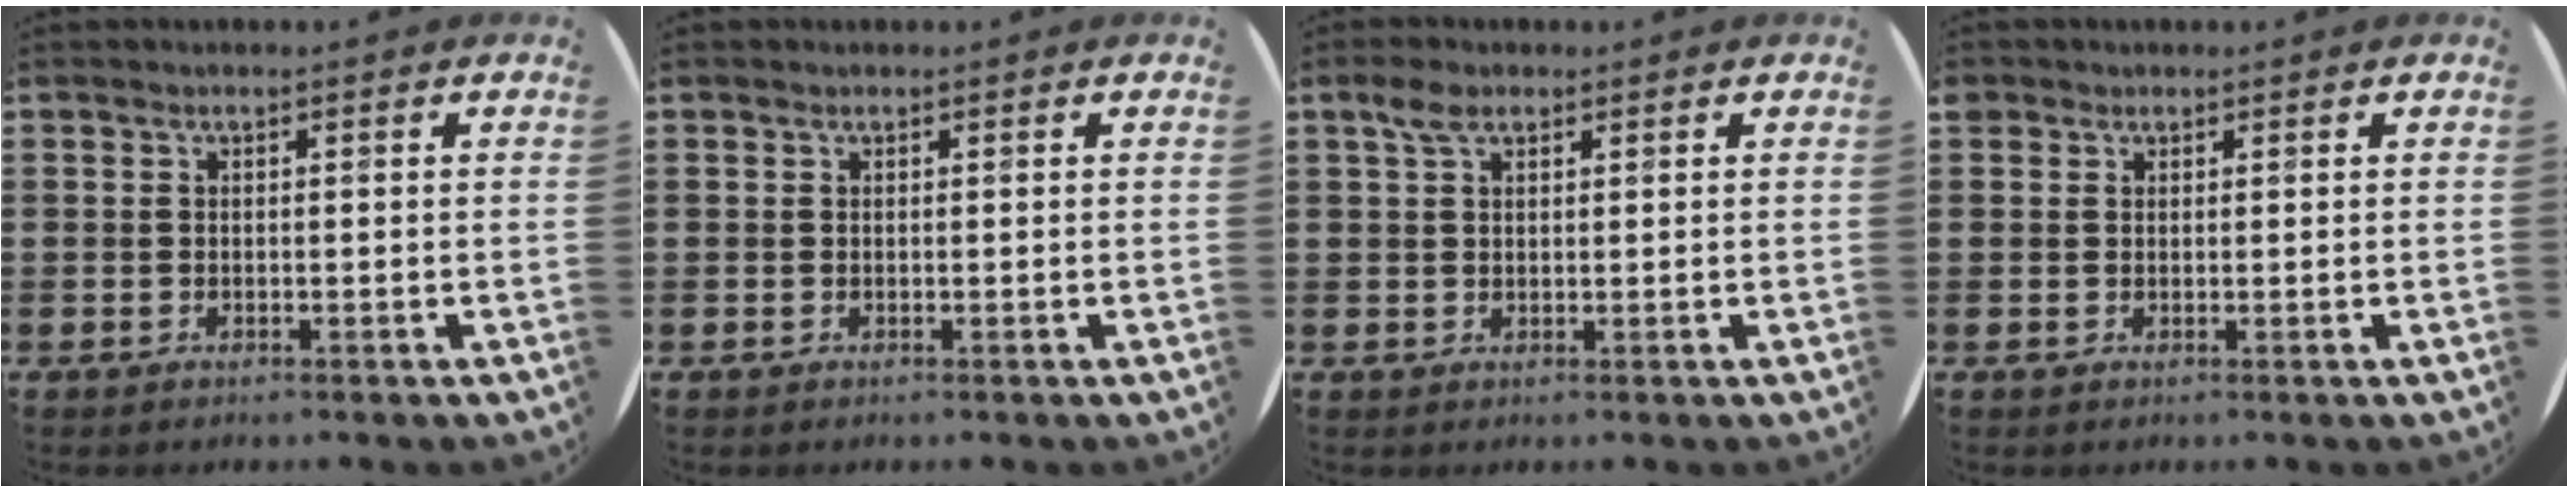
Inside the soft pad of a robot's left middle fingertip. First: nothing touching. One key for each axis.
{"total": 0.0}
{"total": 2.6, "fx": 1.7, "fy": 1.3, "fz": 1.5, "tx": -0.024, "ty": 0.006, "tz": 0.028}
{"total": 0.9, "fx": 0.7, "fy": 0.5, "fz": -0.1, "tx": 0.002, "ty": 0.003, "tz": 0.015}